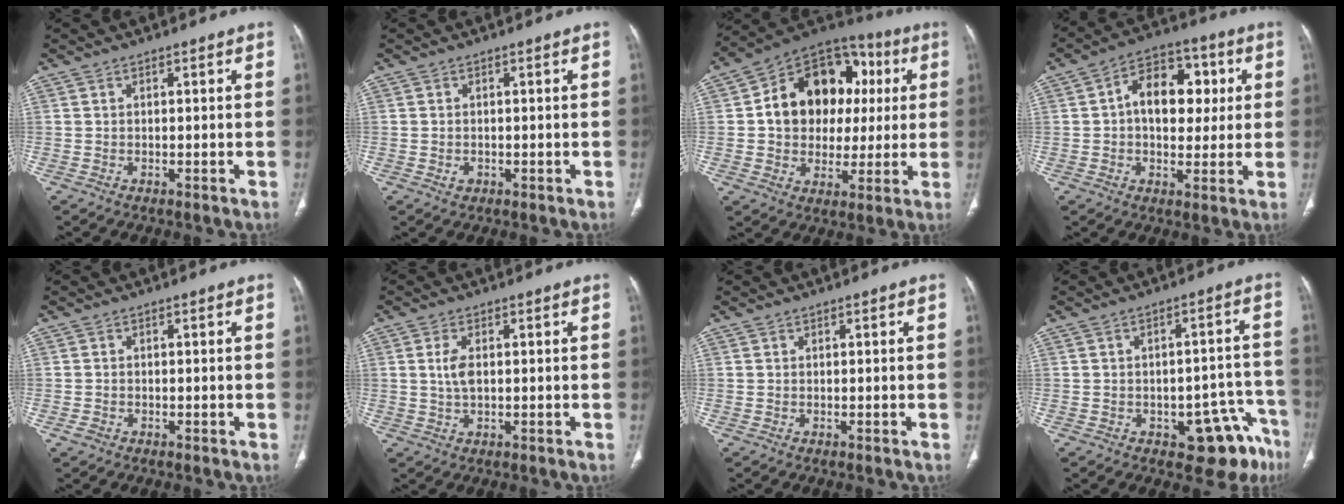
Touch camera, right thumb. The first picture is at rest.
{"total": 1.3, "force": [-0.3, 1.0, 0.6], "torque": [-0.009, 0.006, -0.002]}
{"total": 20.2, "force": [3.0, 15.5, 12.6], "torque": [-0.139, 0.031, 0.047]}
{"total": 12.9, "force": [1.8, 8.7, 9.4], "torque": [-0.100, 0.019, 0.020]}
{"total": 1.2, "force": [-0.6, 0.9, 0.5], "torque": [-0.009, 0.006, -0.011]}
{"total": 3.5, "force": [0.5, 1.7, 3.0], "torque": [-0.066, 0.001, 0.012]}
{"total": 0.0}
{"total": 10.7, "force": [-6.1, 5.3, 7.0], "torque": [-0.043, 0.052, -0.072]}